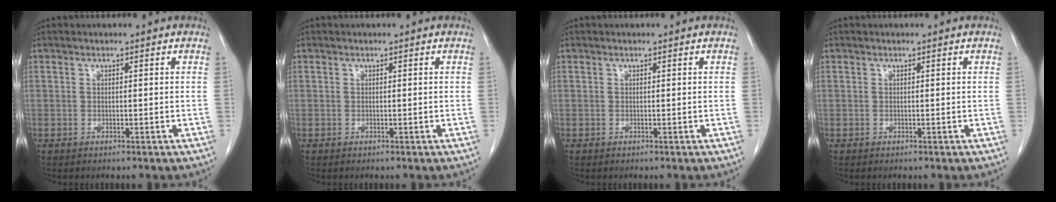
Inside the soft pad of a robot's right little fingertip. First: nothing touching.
{"total": 0.0}
{"total": 0.0}
{"total": 0.0}